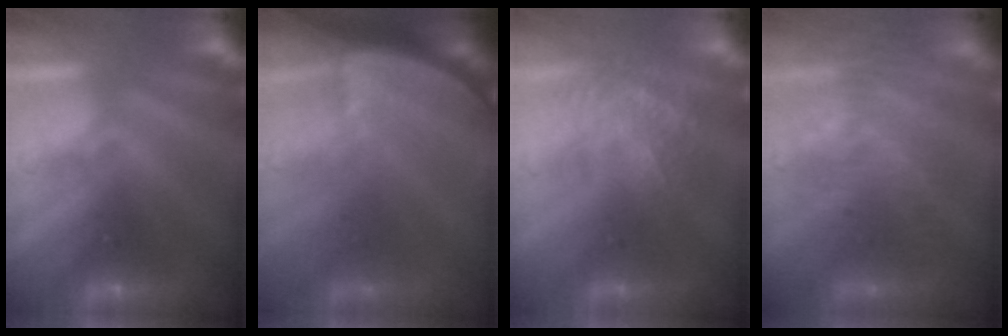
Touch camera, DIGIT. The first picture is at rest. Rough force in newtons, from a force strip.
{"total": 7.4}
{"total": 3.3}
{"total": 3.3}